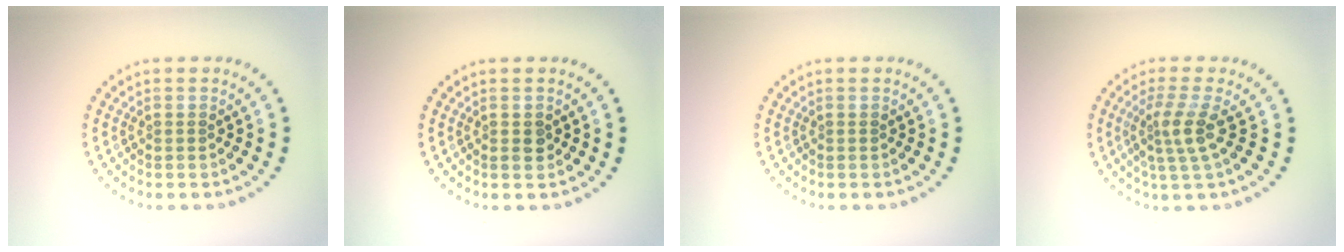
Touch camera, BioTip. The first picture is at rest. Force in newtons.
{"total": 1.2, "press": 1.2, "slide": 0.3}
{"total": 0.0}
{"total": 2.8, "press": 2.1, "slide": 1.8}